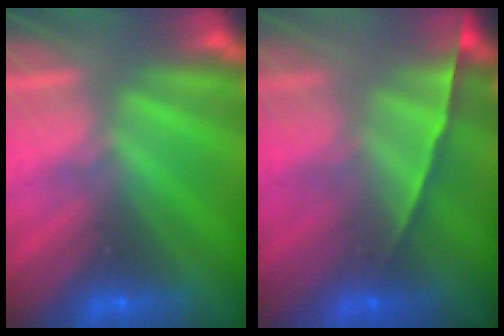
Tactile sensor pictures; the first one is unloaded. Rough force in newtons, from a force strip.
{"total": 1.5}